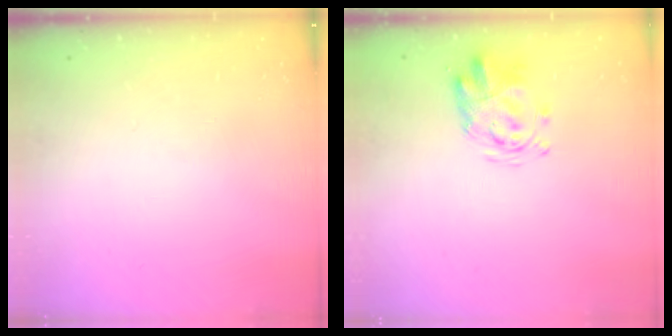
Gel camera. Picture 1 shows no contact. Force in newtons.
{"total": 3.3, "press": 3.2, "slide": 0.8}